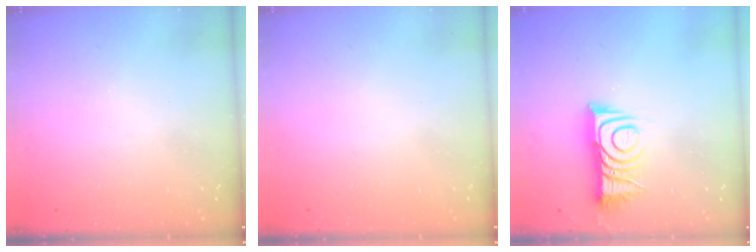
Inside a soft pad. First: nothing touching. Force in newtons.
{"total": 1.7, "press": 1.7, "slide": 0.1}
{"total": 10.8, "press": 10.8, "slide": 0.3}